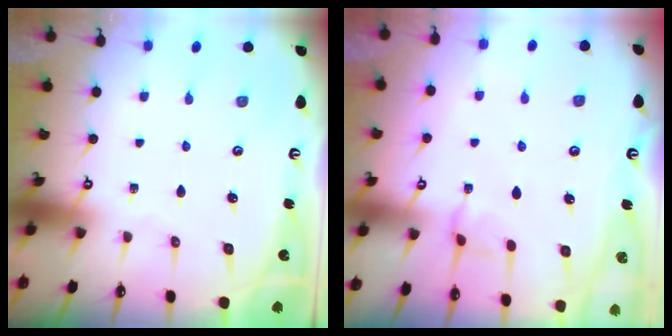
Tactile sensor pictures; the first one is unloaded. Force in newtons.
{"total": 2.8, "press": 2.8, "slide": 0.4}